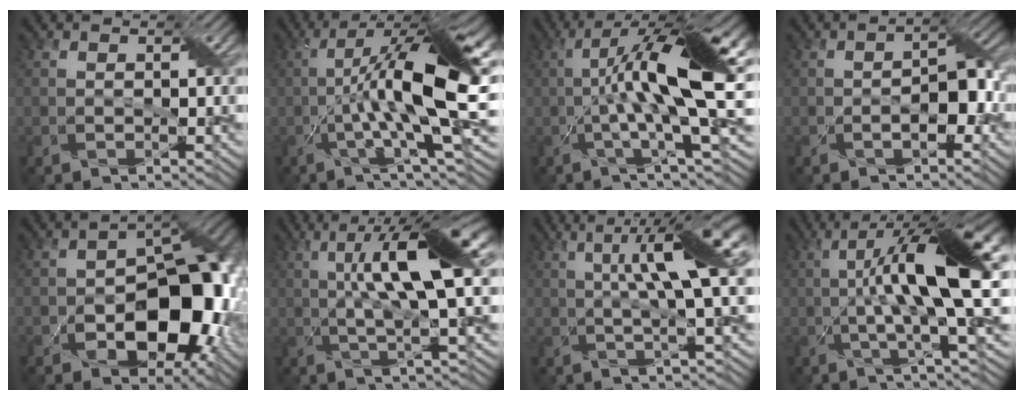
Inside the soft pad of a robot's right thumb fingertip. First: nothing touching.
{"total": 17.0, "force": [-0.2, 4.5, 16.4], "torque": [-0.267, 0.011, -0.004]}
{"total": 15.0, "force": [0.7, 3.3, 14.6], "torque": [-0.237, 0.019, 0.010]}
{"total": 4.7, "force": [-1.4, 2.4, 3.8], "torque": [-0.052, 0.003, -0.023]}
{"total": 12.9, "force": [-3.4, 8.2, 9.4], "torque": [-0.127, -0.018, -0.050]}
{"total": 12.1, "force": [2.6, 2.9, 11.5], "torque": [-0.194, 0.010, 0.040]}
{"total": 10.9, "force": [2.6, 2.3, 10.3], "torque": [-0.160, 0.013, 0.037]}
{"total": 13.6, "force": [1.3, 2.7, 13.3], "torque": [-0.211, 0.015, 0.022]}